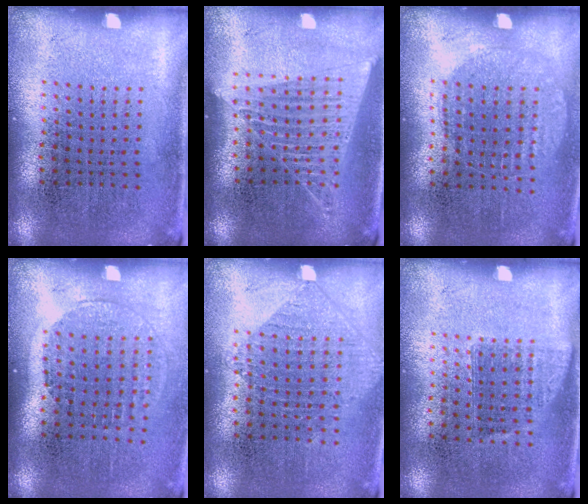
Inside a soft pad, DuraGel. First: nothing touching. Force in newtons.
{"total": 1.5, "press": 1.4, "slide": 0.6}
{"total": 0.7, "press": 0.6, "slide": 0.2}
{"total": 1.5, "press": 1.3, "slide": 0.7}
{"total": 0.9, "press": 0.9, "slide": 0.3}
{"total": 0.8, "press": 0.7, "slide": 0.4}